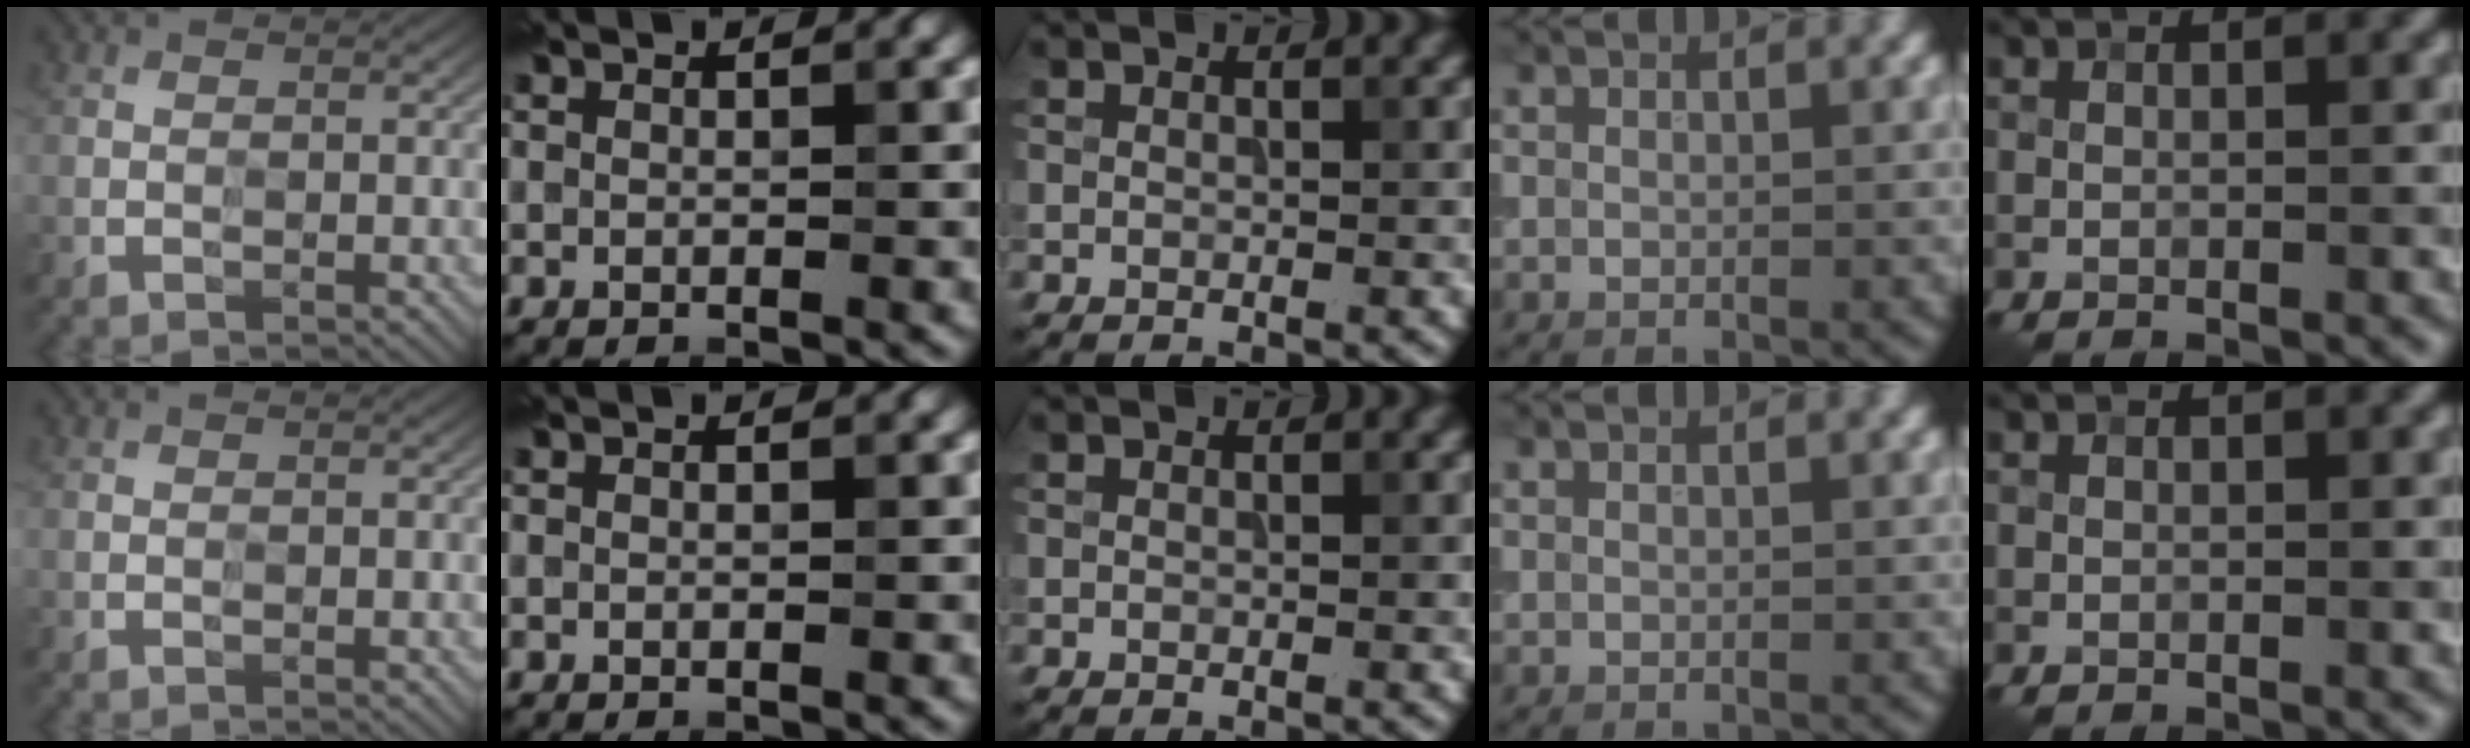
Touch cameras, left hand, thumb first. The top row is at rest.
{}